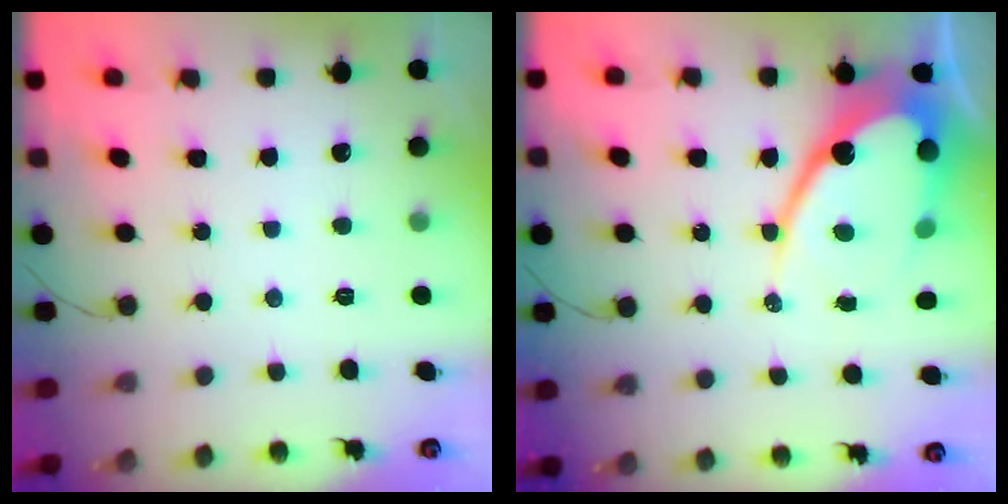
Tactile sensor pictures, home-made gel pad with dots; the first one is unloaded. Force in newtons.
{"total": 17.2, "press": 17.1, "slide": 1.8}